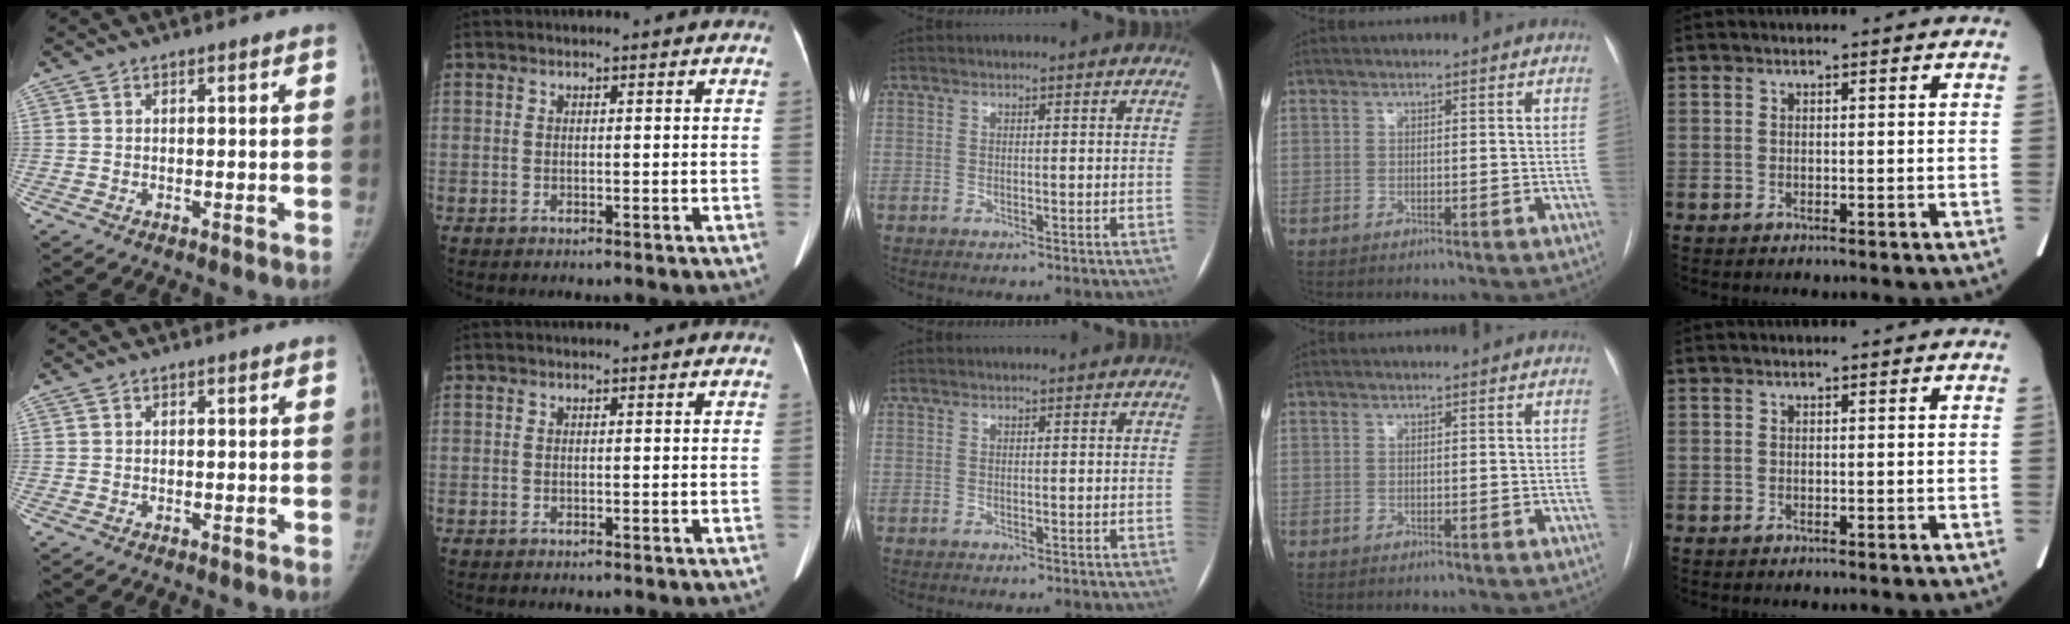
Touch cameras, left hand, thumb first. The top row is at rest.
{}